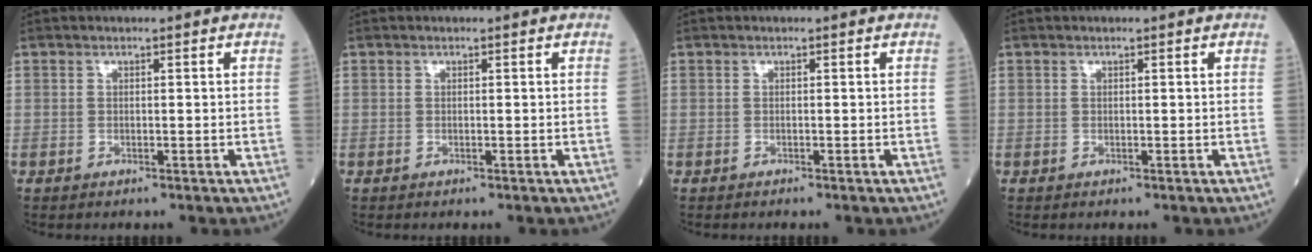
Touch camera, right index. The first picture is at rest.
{"total": 0.0}
{"total": 0.0}
{"total": 0.0}